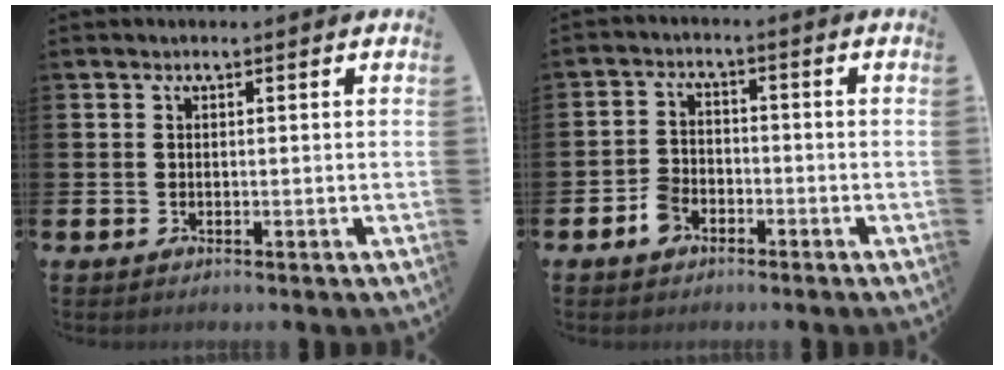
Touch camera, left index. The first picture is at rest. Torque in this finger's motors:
{"motor_torque": [0.04, 0.05, 0.00, 0.06]}